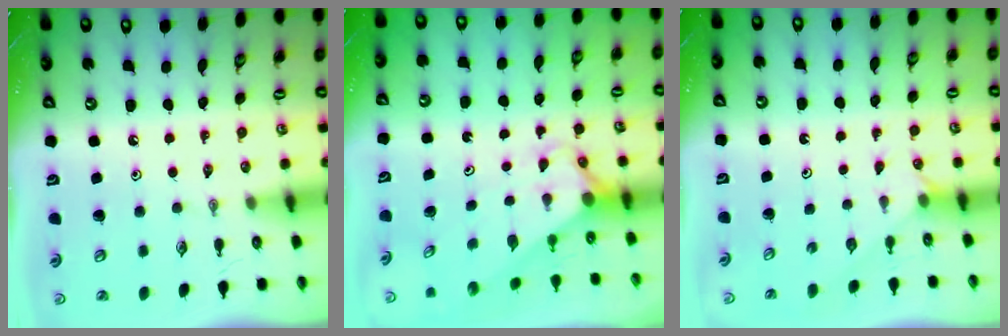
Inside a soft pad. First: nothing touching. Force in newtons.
{"total": 2.7, "press": 2.7, "slide": 0.0}
{"total": 2.0, "press": 1.9, "slide": 0.4}